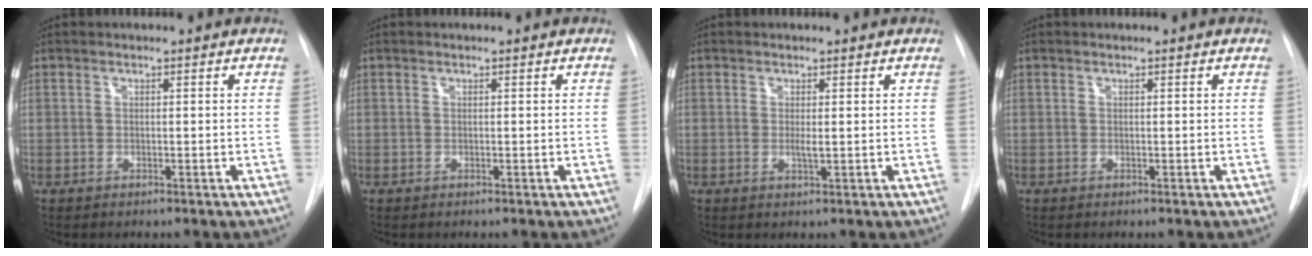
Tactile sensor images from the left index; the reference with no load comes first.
{"total": 0.0}
{"total": 1.0, "force": [-0.1, 0.1, 1.0], "torque": [-0.025, -0.007, 0.000]}
{"total": 0.0}